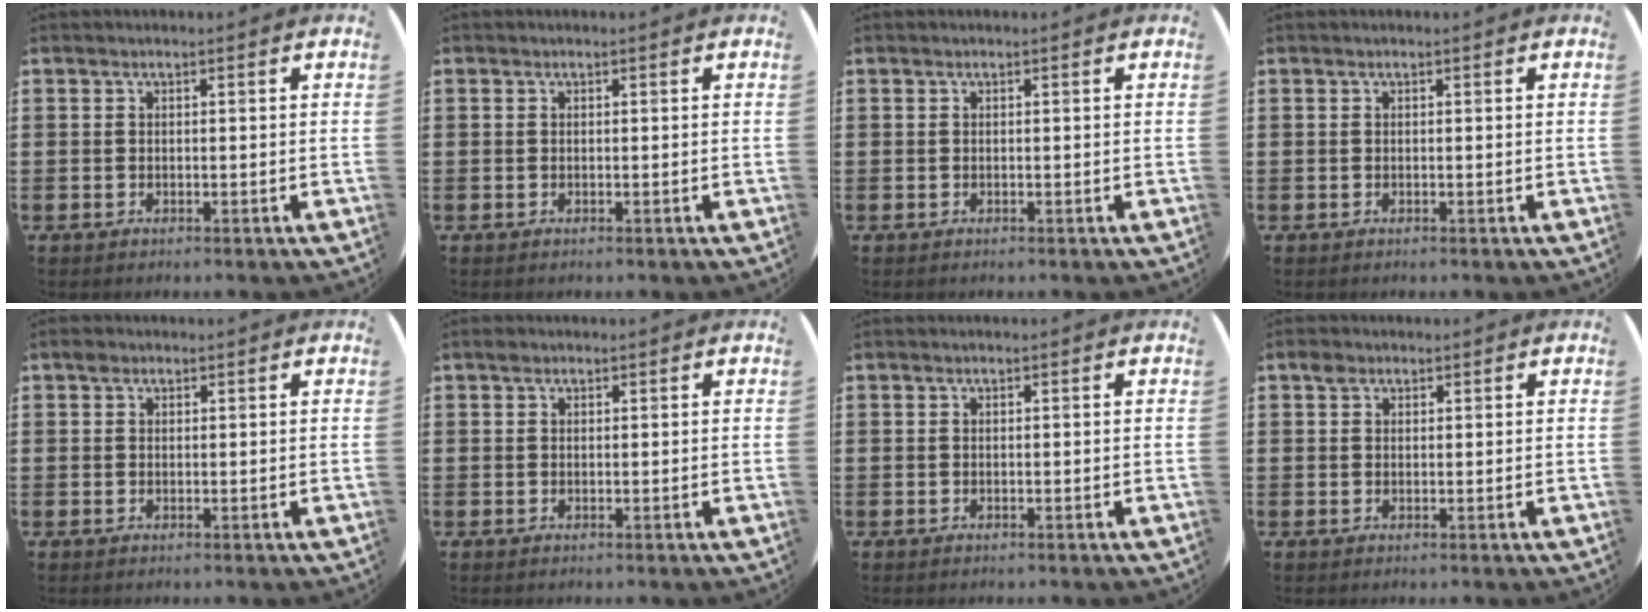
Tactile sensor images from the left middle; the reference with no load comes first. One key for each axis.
{"total": 0.0}
{"total": 0.0}
{"total": 0.0}
{"total": 0.8, "fx": 0.6, "fy": 0.6, "fz": 0.1, "tx": 0.005, "ty": 0.000, "tz": 0.010}
{"total": 0.6, "fx": 0.5, "fy": 0.4, "fz": 0.1, "tx": 0.006, "ty": -0.001, "tz": 0.007}
{"total": 0.0}
{"total": 1.4, "fx": 1.0, "fy": 0.9, "fz": 0.4, "tx": -0.001, "ty": 0.001, "tz": 0.017}